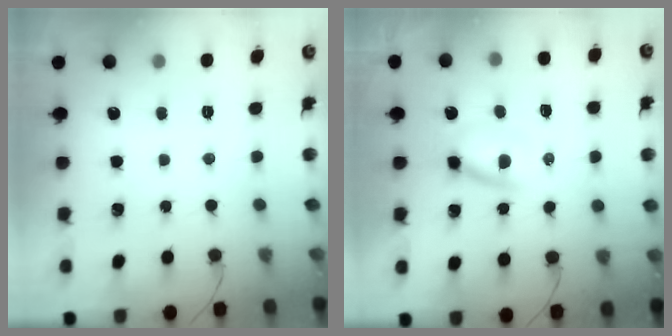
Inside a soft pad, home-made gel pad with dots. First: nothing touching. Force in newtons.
{"total": 4.1, "press": 4.1, "slide": 0.8}